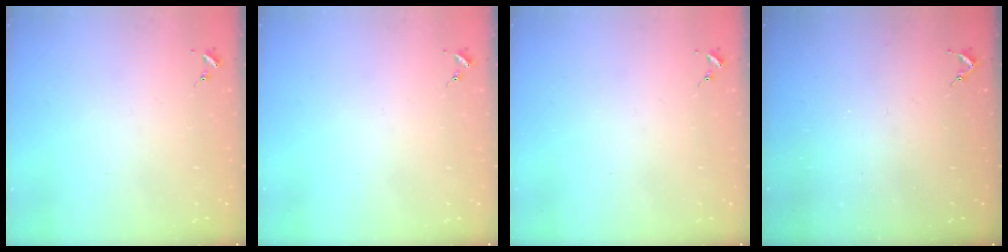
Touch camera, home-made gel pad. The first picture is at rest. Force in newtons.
{"total": 0.0}
{"total": 0.0}
{"total": 3.1, "press": 3.1, "slide": 0.4}